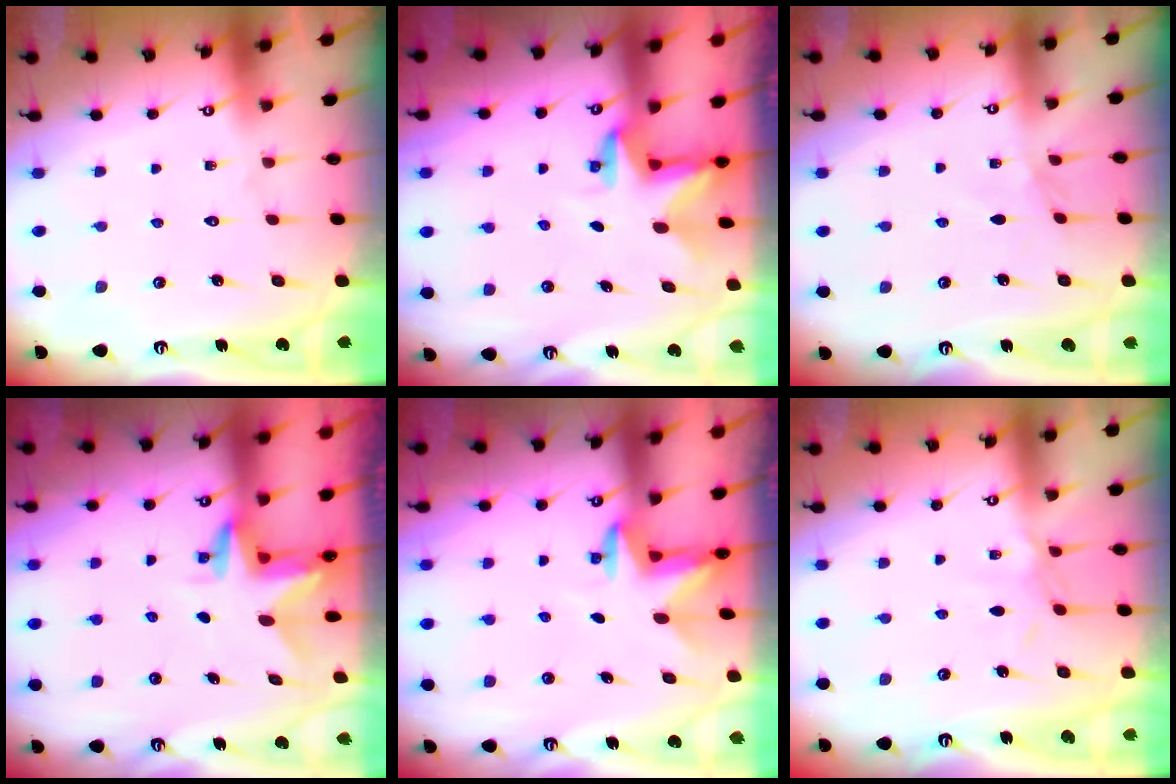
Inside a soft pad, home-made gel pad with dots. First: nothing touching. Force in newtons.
{"total": 2.8, "press": 2.8, "slide": 0.2}
{"total": 2.6, "press": 2.5, "slide": 0.4}
{"total": 3.1, "press": 3.1, "slide": 0.2}
{"total": 3.3, "press": 3.3, "slide": 0.4}
{"total": 4.2, "press": 4.2, "slide": 0.4}